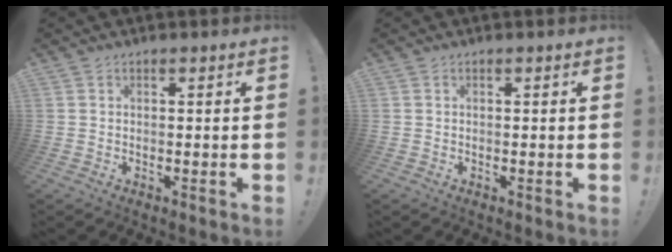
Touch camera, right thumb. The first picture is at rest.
{"total": 0.0}